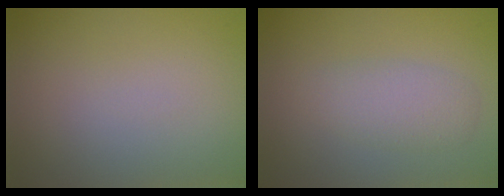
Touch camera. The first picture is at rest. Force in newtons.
{"total": 2.5, "press": 2.5, "slide": 0.0}